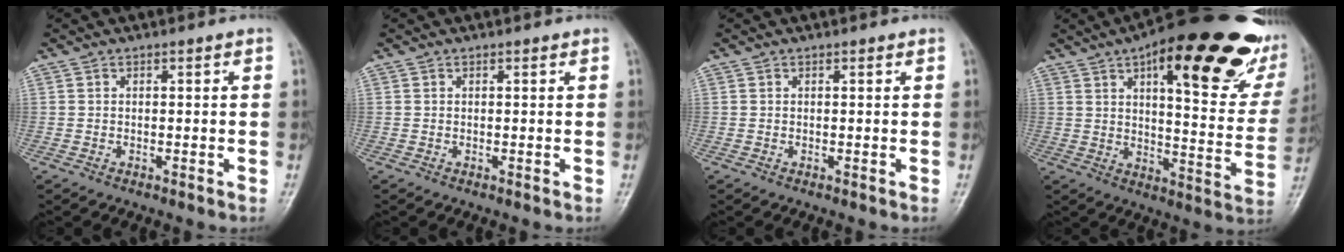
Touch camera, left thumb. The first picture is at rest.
{"total": 0.0}
{"total": 0.0}
{"total": 30.8, "force": [17.1, 10.3, 23.4], "torque": [-0.286, -0.038, 0.234]}